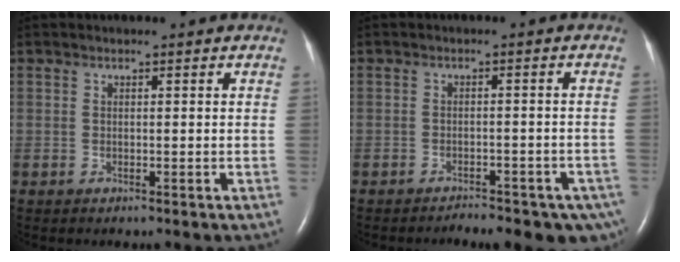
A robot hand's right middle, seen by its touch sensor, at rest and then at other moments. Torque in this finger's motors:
{"motor_torque": [0.03, -0.02, 0.08, 0.04]}